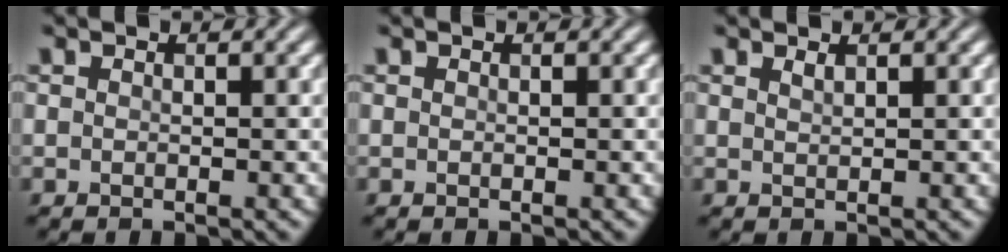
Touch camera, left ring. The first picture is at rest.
{"total": 0.0}
{"total": 0.6, "force": [0.5, 0.1, 0.3], "torque": [-0.003, -0.001, 0.011]}